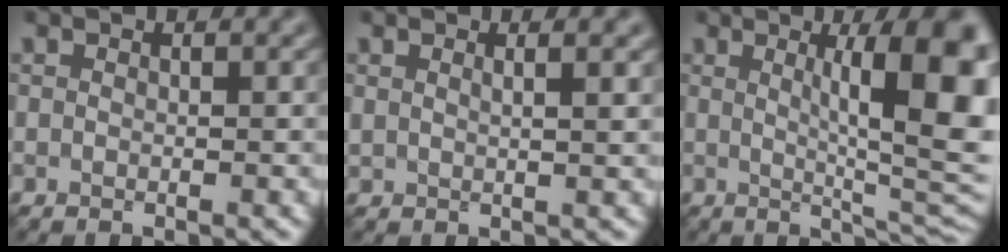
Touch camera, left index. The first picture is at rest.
{"total": 1.9, "force": [1.1, 0.6, 1.4], "torque": [-0.012, -0.002, 0.012]}
{"total": 12.4, "force": [2.7, 3.0, 11.7], "torque": [-0.126, -0.006, 0.042]}